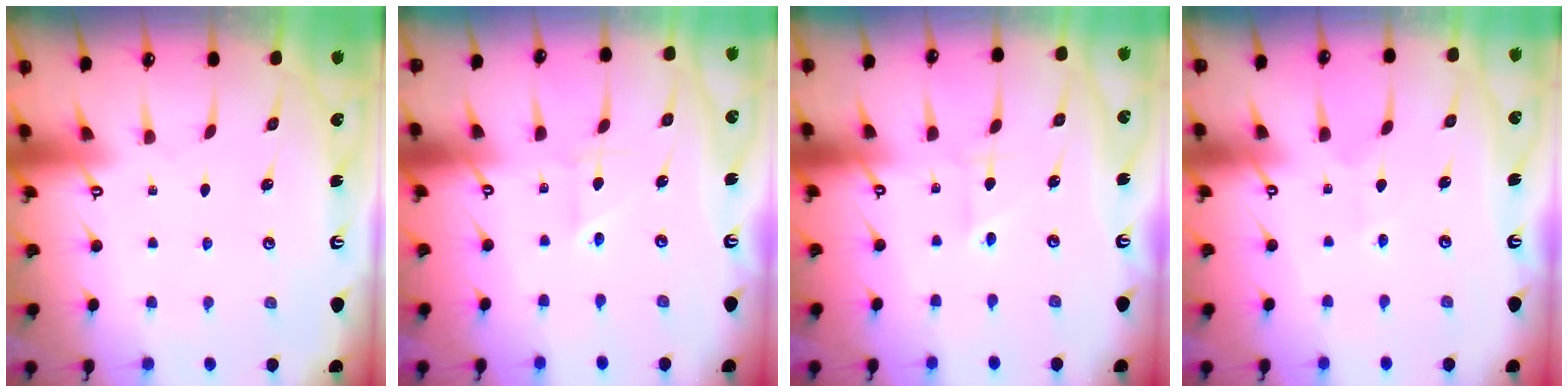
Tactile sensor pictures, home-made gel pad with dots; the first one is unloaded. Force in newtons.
{"total": 2.4, "press": 2.2, "slide": 1.0}
{"total": 2.5, "press": 2.4, "slide": 0.6}
{"total": 3.5, "press": 3.5, "slide": 0.4}